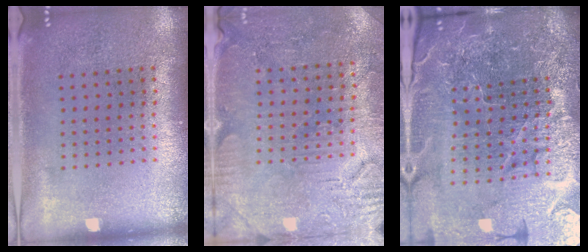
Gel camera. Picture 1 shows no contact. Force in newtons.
{"total": 3.1, "press": 3.0, "slide": 0.6}
{"total": 6.7, "press": 5.9, "slide": 3.2}